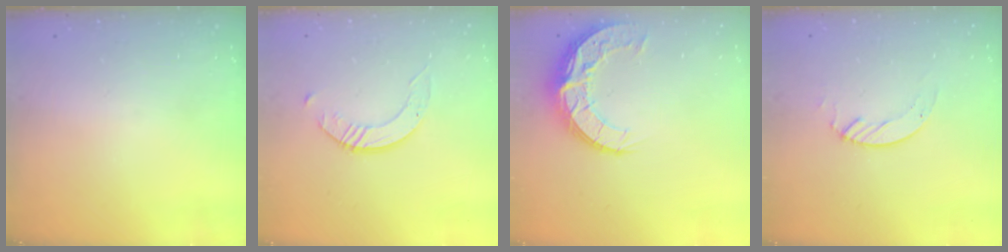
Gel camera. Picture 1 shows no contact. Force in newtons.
{"total": 2.4, "press": 2.4, "slide": 0.3}
{"total": 12.0, "press": 11.9, "slide": 0.8}
{"total": 3.1, "press": 3.1, "slide": 0.3}